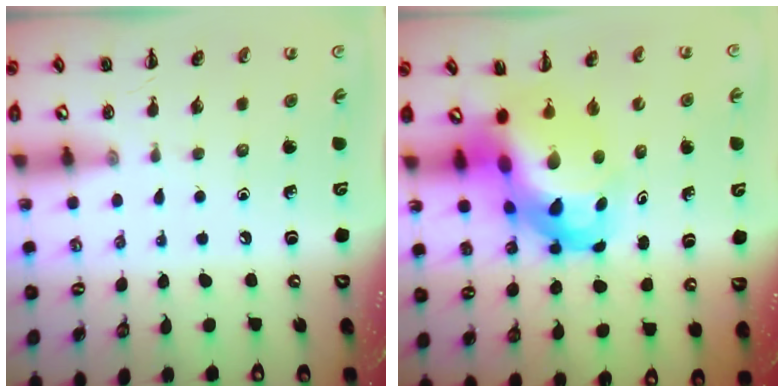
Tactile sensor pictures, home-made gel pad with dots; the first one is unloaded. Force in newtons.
{"total": 10.3, "press": 9.8, "slide": 3.0}